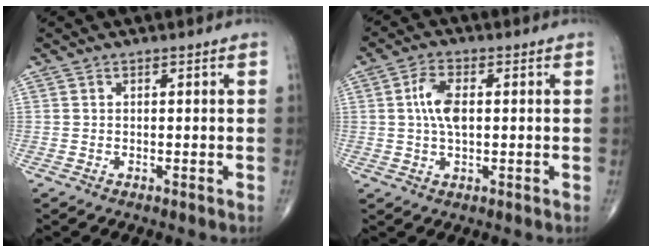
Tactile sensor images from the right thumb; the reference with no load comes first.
{"total": 6.0, "force": [0.7, 3.0, 5.2], "torque": [-0.107, 0.006, 0.009]}